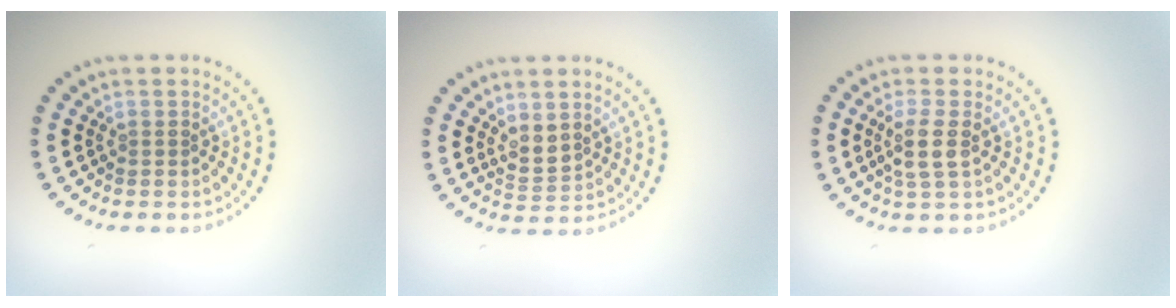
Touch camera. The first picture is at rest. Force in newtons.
{"total": 2.1, "press": 1.7, "slide": 1.3}
{"total": 2.5, "press": 2.1, "slide": 1.2}